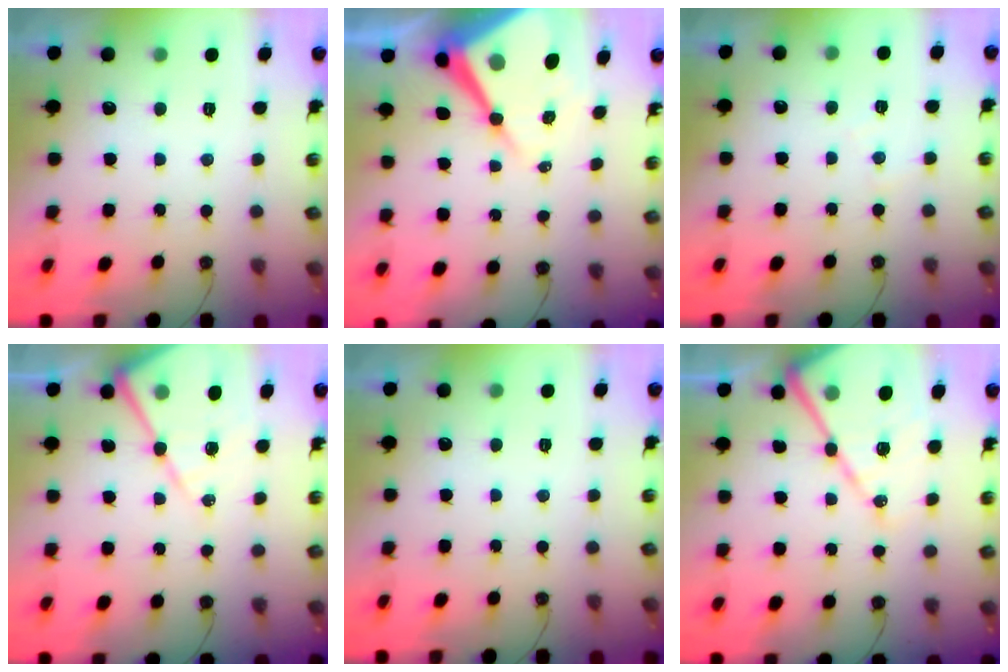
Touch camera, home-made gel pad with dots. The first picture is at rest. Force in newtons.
{"total": 16.6, "press": 16.6, "slide": 1.6}
{"total": 3.0, "press": 3.0, "slide": 0.5}
{"total": 13.8, "press": 13.8, "slide": 1.3}
{"total": 0.0}
{"total": 18.3, "press": 18.2, "slide": 1.9}